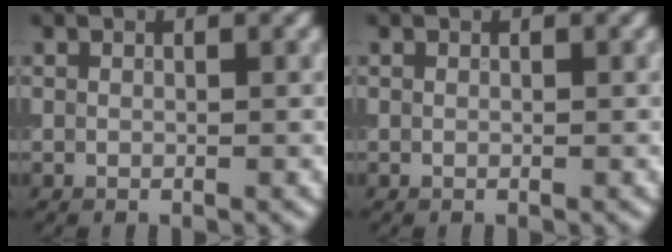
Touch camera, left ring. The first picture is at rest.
{"total": 0.0}